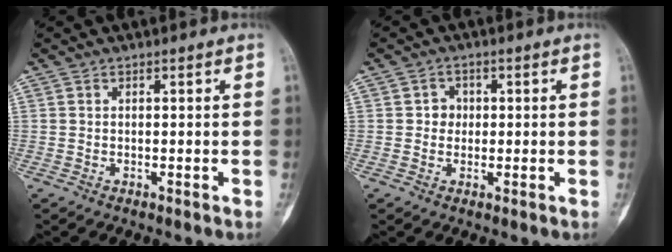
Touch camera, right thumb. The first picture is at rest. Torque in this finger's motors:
{"motor_torque": [-0.04, 0.03, 0.06, -0.07, 0.00]}